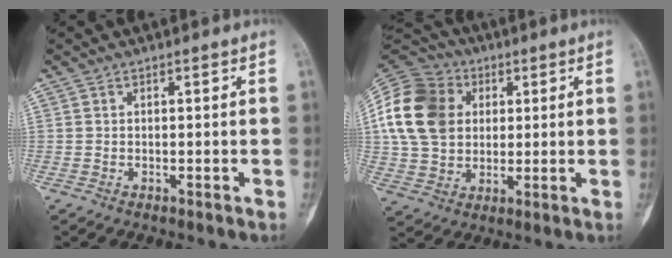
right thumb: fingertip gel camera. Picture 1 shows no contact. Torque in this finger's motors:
{"motor_torque": [0.85, 1.97, 1.41, -0.08, 0.23]}